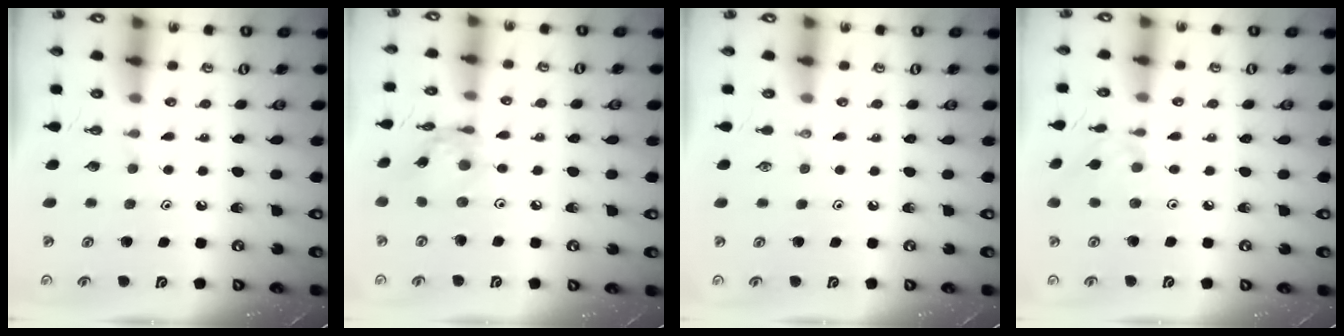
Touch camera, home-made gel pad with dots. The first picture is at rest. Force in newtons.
{"total": 8.3, "press": 8.3, "slide": 0.5}
{"total": 0.0}
{"total": 2.0, "press": 1.9, "slide": 0.5}